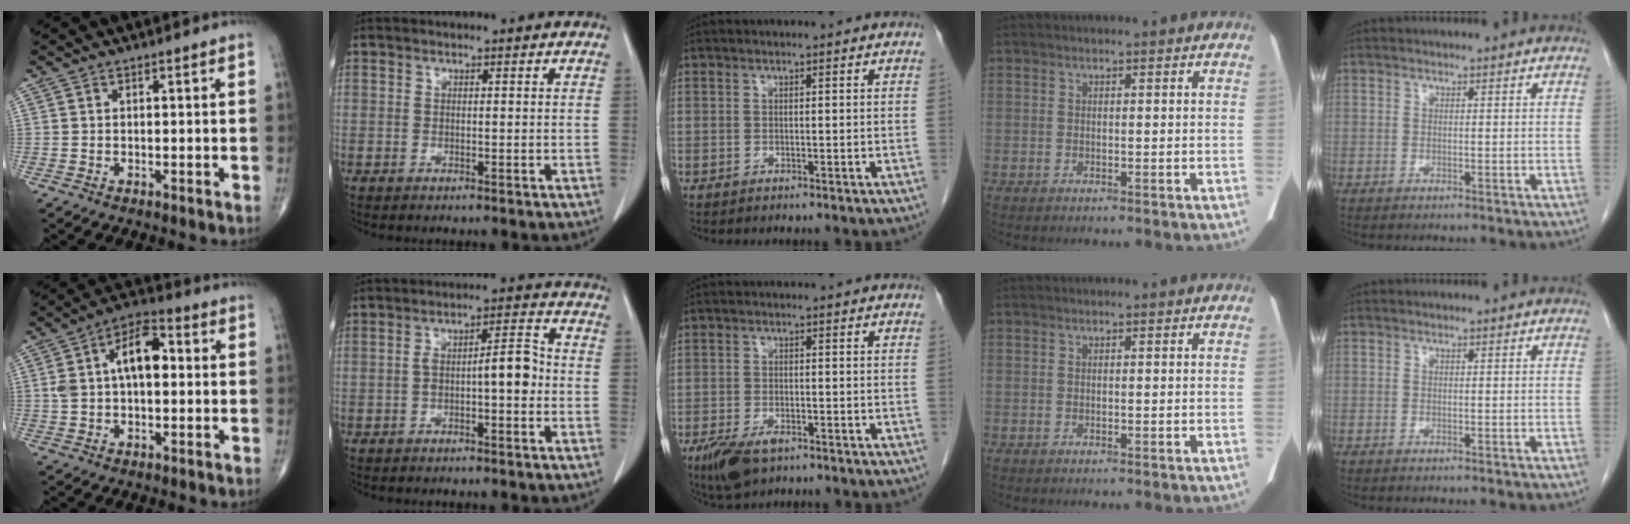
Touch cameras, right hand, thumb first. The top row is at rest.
{"thumb": {"total": 11.4, "force": [1.5, 6.2, 9.4], "torque": [-0.166, 0.031, 0.020]}, "index": {"total": 6.2, "force": [-1.1, 1.5, 5.9], "torque": [-0.095, 0.028, -0.017]}, "middle": {"total": 5.7, "force": [-3.6, 2.4, 3.7], "torque": [-0.073, -0.008, -0.059]}}